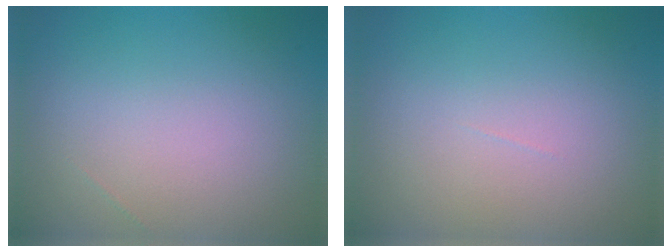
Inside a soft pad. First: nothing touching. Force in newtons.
{"total": 0.0}